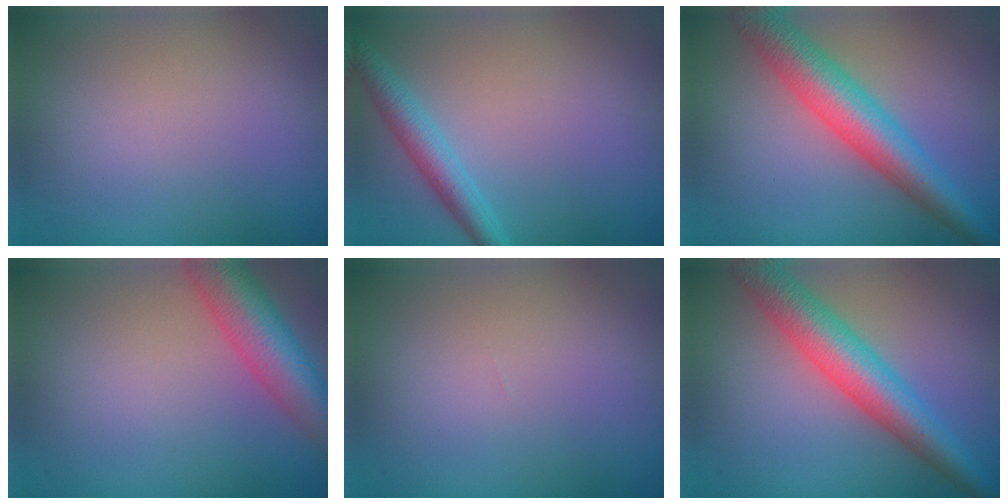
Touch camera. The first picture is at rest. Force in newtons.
{"total": 2.8, "press": 2.8, "slide": 0.1}
{"total": 6.9, "press": 6.9, "slide": 0.1}
{"total": 6.9, "press": 6.9, "slide": 0.2}
{"total": 0.0}
{"total": 6.9, "press": 6.9, "slide": 0.1}